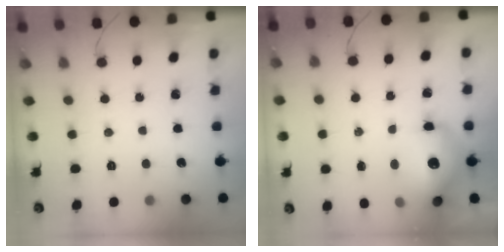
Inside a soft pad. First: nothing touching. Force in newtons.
{"total": 14.1, "press": 13.7, "slide": 3.3}